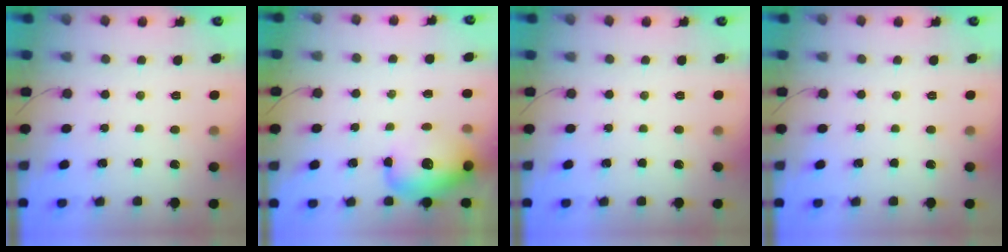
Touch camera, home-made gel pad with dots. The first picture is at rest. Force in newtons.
{"total": 14.3, "press": 13.7, "slide": 4.1}
{"total": 0.0}
{"total": 0.0}